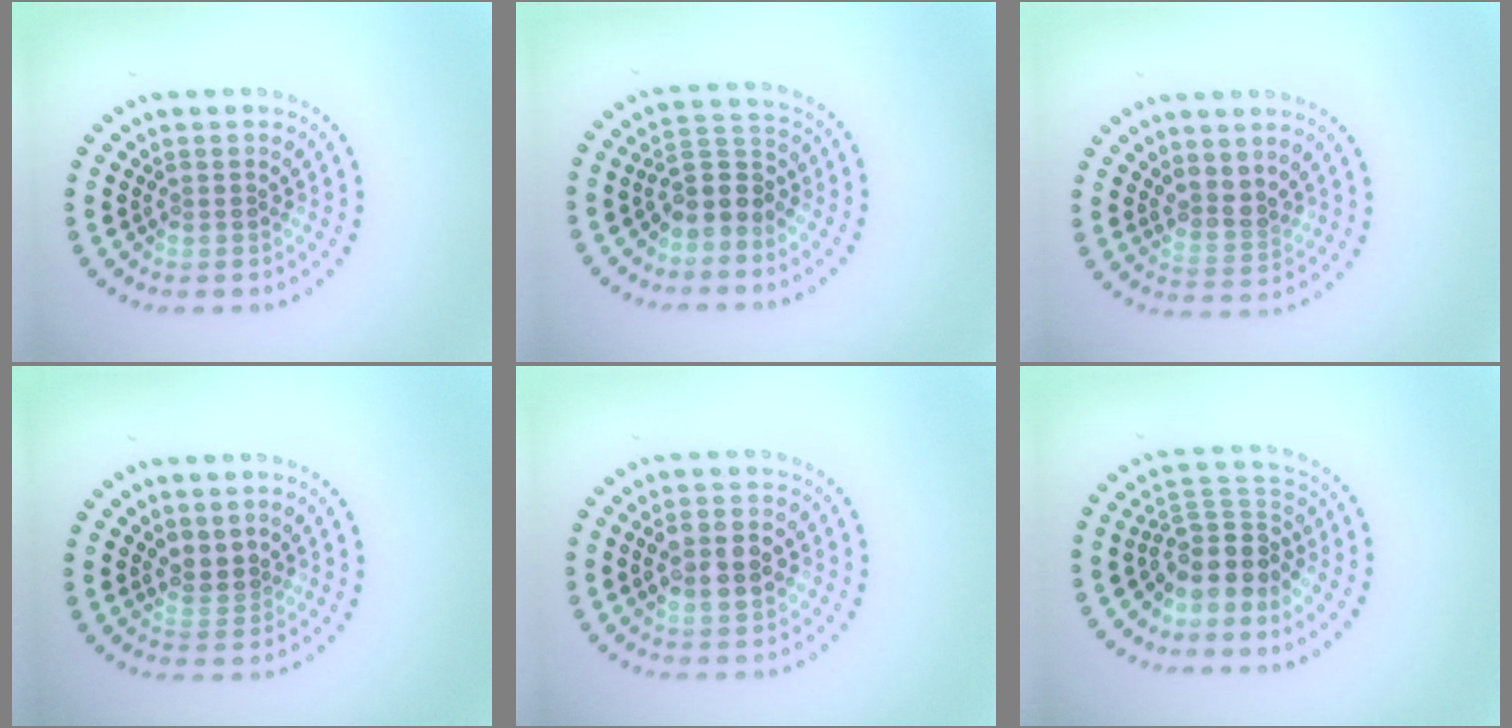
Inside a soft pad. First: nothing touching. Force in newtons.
{"total": 3.3, "press": 2.9, "slide": 1.6}
{"total": 2.4, "press": 1.9, "slide": 1.5}
{"total": 1.8, "press": 1.5, "slide": 1.1}
{"total": 4.3, "press": 4.3, "slide": 0.4}
{"total": 4.2, "press": 3.2, "slide": 2.7}